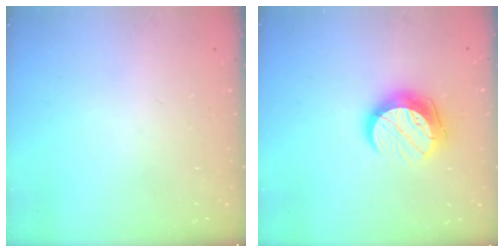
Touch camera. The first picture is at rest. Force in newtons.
{"total": 11.6, "press": 11.6, "slide": 0.6}